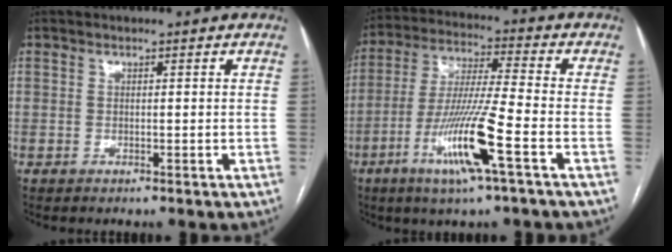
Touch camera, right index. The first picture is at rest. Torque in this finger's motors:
{"motor_torque": [2.01, -0.13, 1.05, 0.21]}